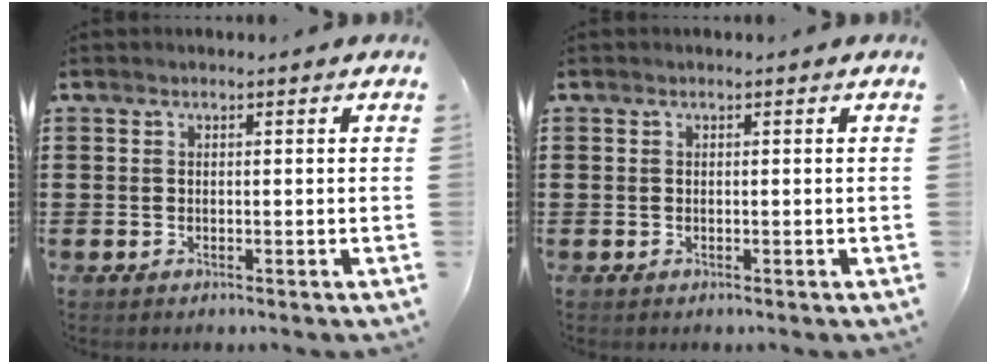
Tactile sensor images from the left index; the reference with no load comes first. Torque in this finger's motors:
{"motor_torque": [-0.01, 0.00, 0.00, 0.00]}